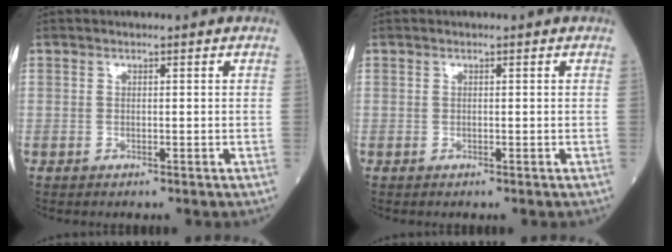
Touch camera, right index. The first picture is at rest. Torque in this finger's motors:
{"motor_torque": [0.19, 0.08, 0.00, 0.00]}